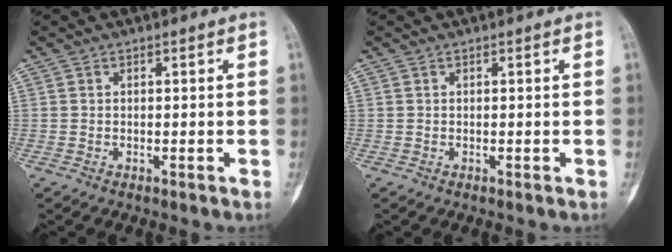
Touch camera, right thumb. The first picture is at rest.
{"total": 0.0}